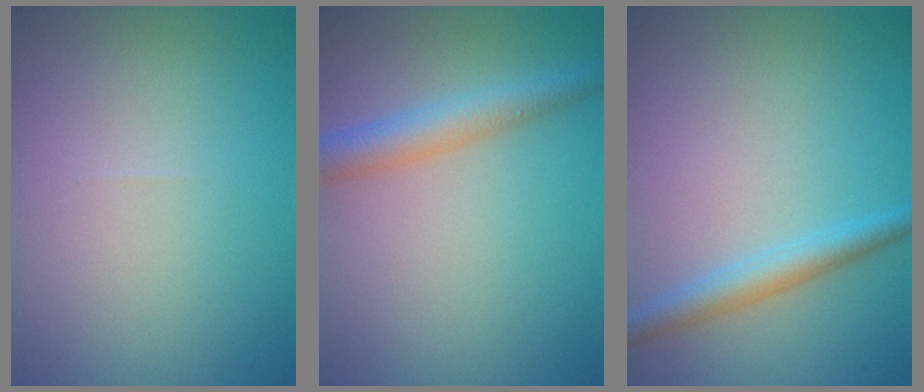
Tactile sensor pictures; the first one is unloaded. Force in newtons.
{"total": 3.6, "press": 3.6, "slide": 0.1}
{"total": 2.6, "press": 2.6, "slide": 0.1}